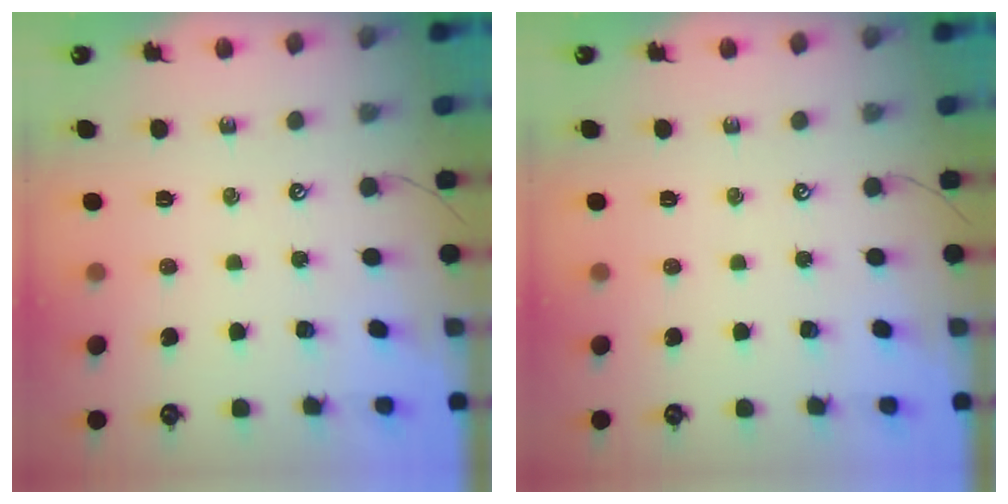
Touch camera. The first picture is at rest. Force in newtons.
{"total": 0.0}